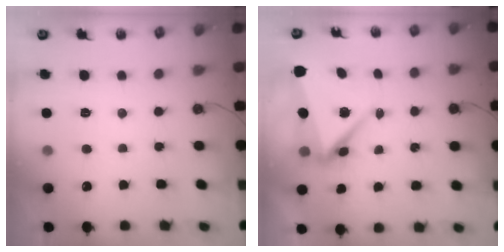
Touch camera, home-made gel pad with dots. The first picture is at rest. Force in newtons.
{"total": 8.1, "press": 7.9, "slide": 1.8}